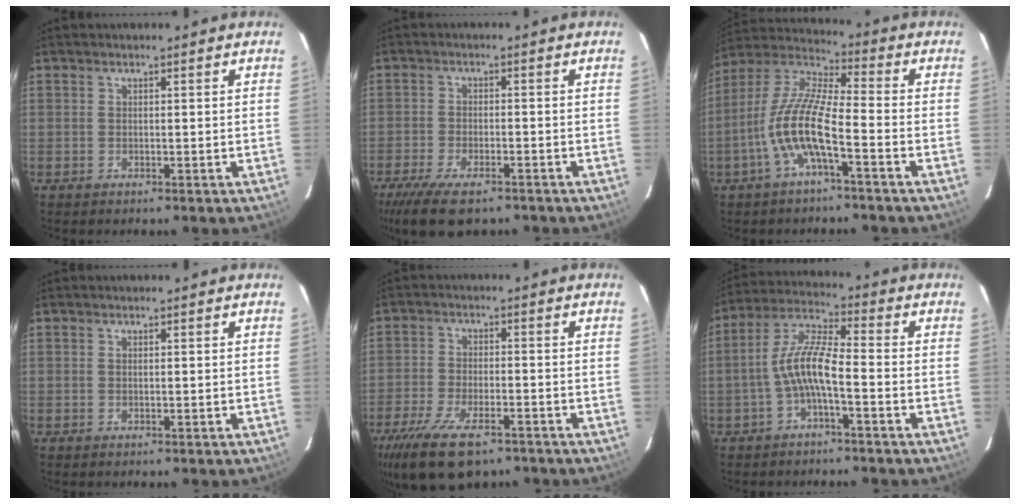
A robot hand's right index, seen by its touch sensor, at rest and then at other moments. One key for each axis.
{"total": 11.6, "fx": -8.5, "fy": 4.2, "fz": 6.7, "tx": -0.160, "ty": -0.036, "tz": -0.148}
{"total": 11.8, "fx": -4.6, "fy": 2.3, "fz": 10.7, "tx": -0.224, "ty": 0.003, "tz": -0.094}
{"total": 0.0}
{"total": 14.9, "fx": -10.2, "fy": 5.8, "fz": 9.2, "tx": -0.206, "ty": -0.040, "tz": -0.177}
{"total": 8.0, "fx": -2.7, "fy": 1.5, "fz": 7.3, "tx": -0.165, "ty": 0.017, "tz": -0.054}